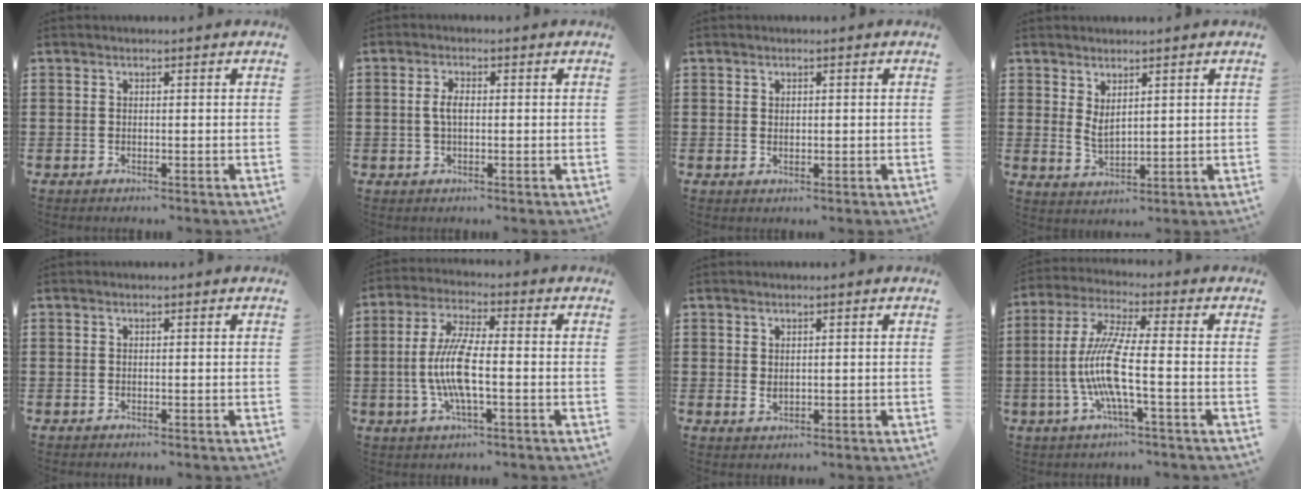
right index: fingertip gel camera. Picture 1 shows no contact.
{"total": 2.7, "force": [0.1, 1.2, 2.4], "torque": [-0.057, 0.002, -0.002]}
{"total": 0.7, "force": [0.4, 0.6, 0.2], "torque": [-0.005, 0.006, 0.007]}
{"total": 2.6, "force": [1.7, 1.1, 1.6], "torque": [-0.034, 0.003, 0.033]}
{"total": 0.0}
{"total": 8.5, "force": [-1.4, 2.2, 8.1], "torque": [-0.181, -0.012, -0.035]}
{"total": 1.2, "force": [0.5, 0.7, 0.8], "torque": [-0.018, 0.003, 0.009]}
{"total": 10.0, "force": [-2.3, 1.2, 9.7], "torque": [-0.220, -0.019, -0.055]}